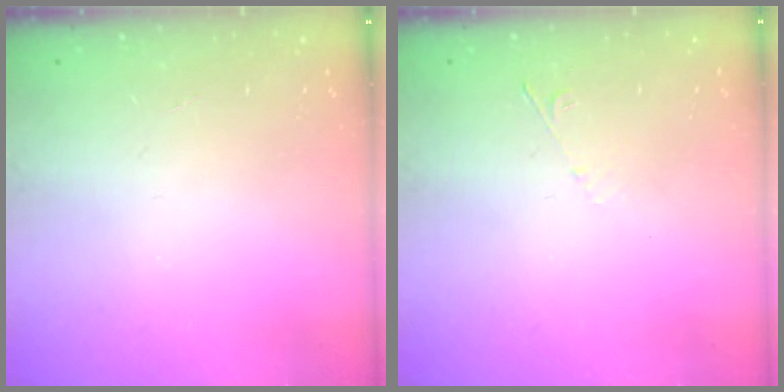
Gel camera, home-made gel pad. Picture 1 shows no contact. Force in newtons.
{"total": 2.9, "press": 2.8, "slide": 0.4}